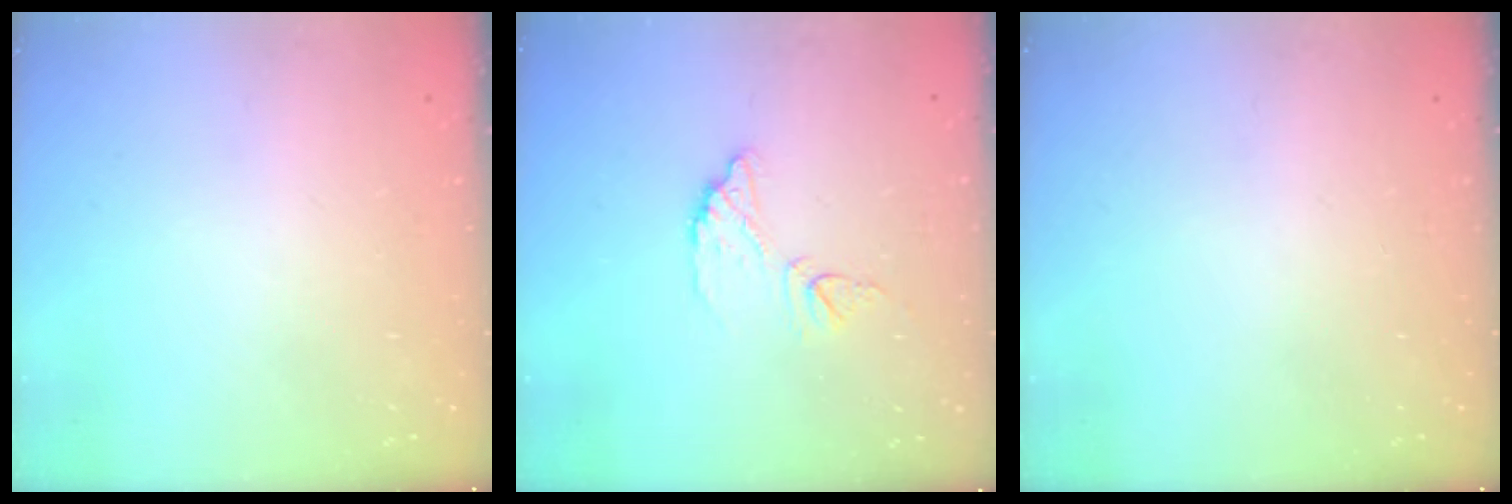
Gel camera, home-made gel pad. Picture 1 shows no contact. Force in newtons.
{"total": 7.7, "press": 7.7, "slide": 0.2}
{"total": 0.0}